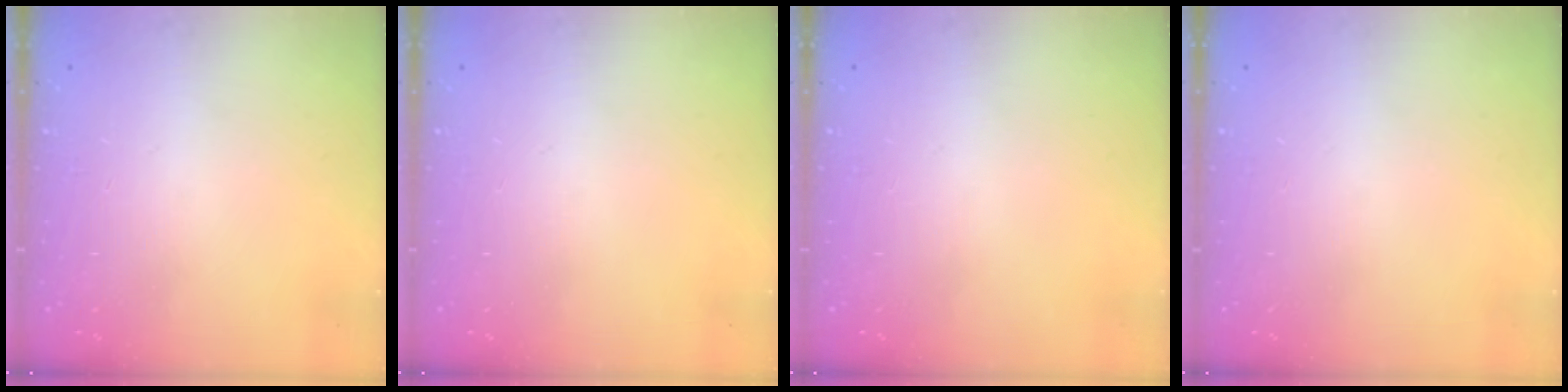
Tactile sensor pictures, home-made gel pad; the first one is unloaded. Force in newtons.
{"total": 0.0}
{"total": 0.0}
{"total": 0.0}